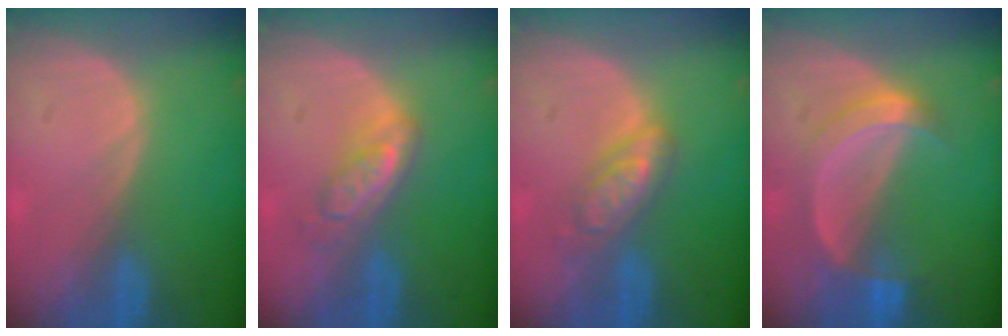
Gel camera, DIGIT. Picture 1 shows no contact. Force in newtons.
{"total": 5.2, "press": 4.6, "slide": 2.4}
{"total": 4.9, "press": 4.9, "slide": 0.1}
{"total": 5.6, "press": 5.3, "slide": 1.7}